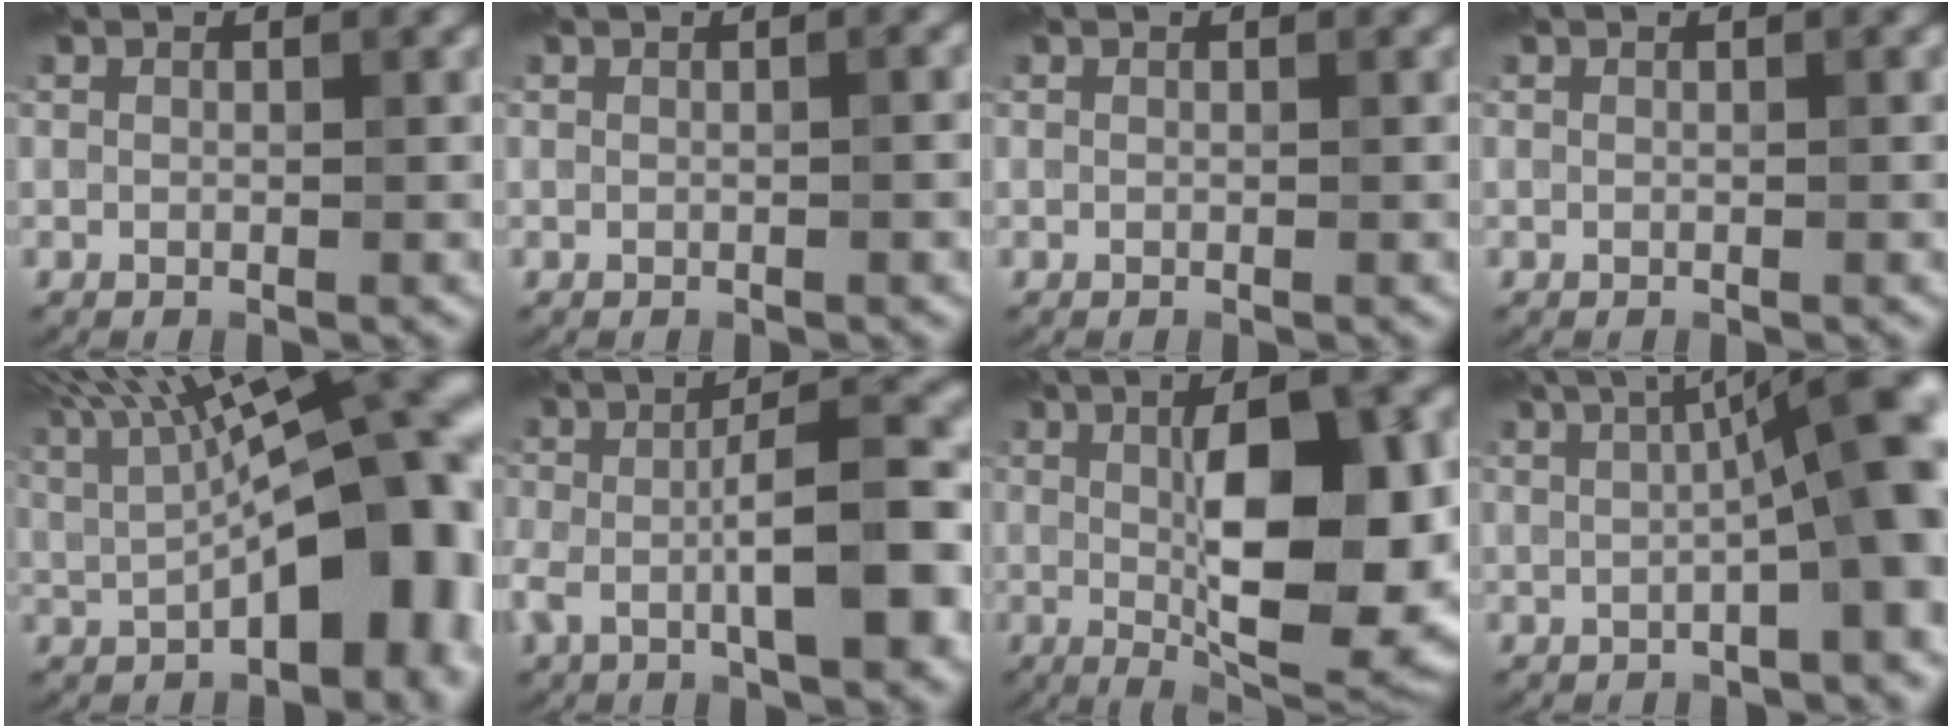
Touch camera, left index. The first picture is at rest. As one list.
[{"total": 0.8, "force": [0.0, 0.2, 0.8], "torque": [-0.008, 0.003, -0.001]}, {"total": 0.0}, {"total": 0.0}, {"total": 16.0, "force": [2.7, 6.5, 14.4], "torque": [-0.174, 0.024, 0.045]}, {"total": 8.7, "force": [-1.6, 2.3, 8.2], "torque": [-0.134, 0.009, -0.033]}, {"total": 13.1, "force": [0.5, 4.2, 12.4], "torque": [-0.163, 0.002, 0.008]}, {"total": 9.9, "force": [0.6, 2.2, 9.7], "torque": [-0.110, 0.026, 0.006]}]